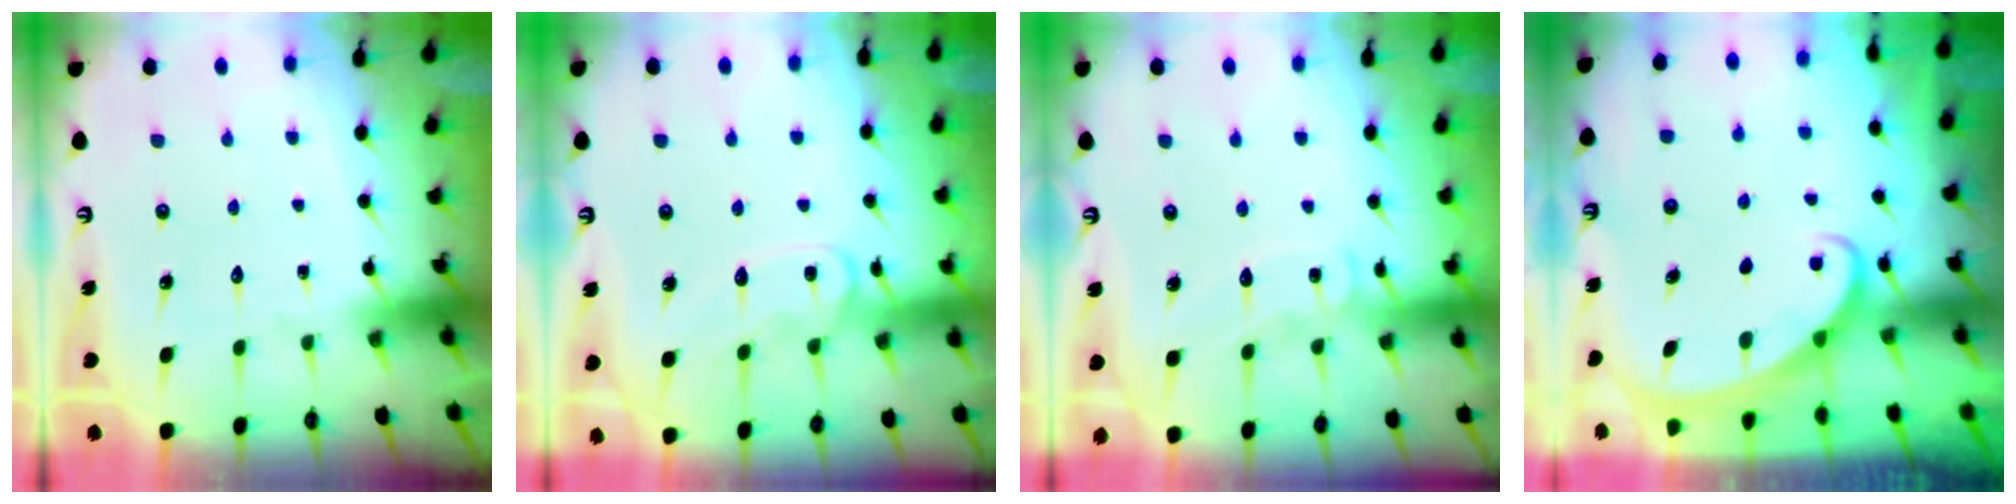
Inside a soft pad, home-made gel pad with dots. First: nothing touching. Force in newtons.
{"total": 11.4, "press": 11.3, "slide": 0.9}
{"total": 8.1, "press": 8.0, "slide": 0.6}
{"total": 2.2, "press": 2.2, "slide": 0.1}